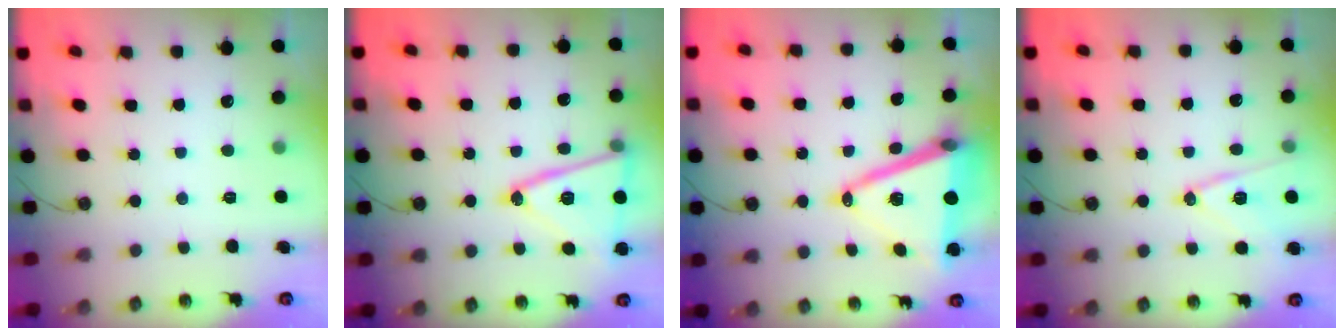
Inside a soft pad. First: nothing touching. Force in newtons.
{"total": 18.3, "press": 18.0, "slide": 3.6}
{"total": 18.7, "press": 18.3, "slide": 3.7}
{"total": 12.9, "press": 12.6, "slide": 2.8}